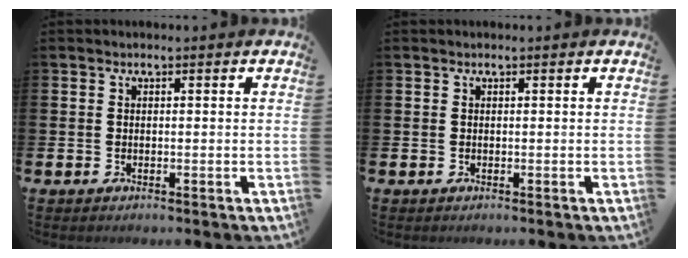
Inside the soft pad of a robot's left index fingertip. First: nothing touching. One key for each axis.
{"total": 0.0}